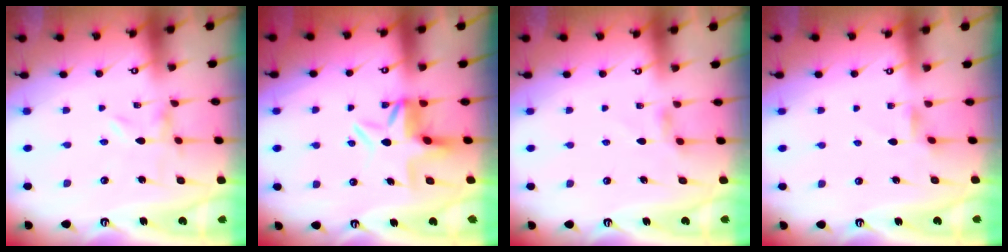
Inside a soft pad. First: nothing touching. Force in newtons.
{"total": 6.5, "press": 6.1, "slide": 2.4}
{"total": 2.4, "press": 2.4, "slide": 0.4}
{"total": 2.5, "press": 2.5, "slide": 0.4}